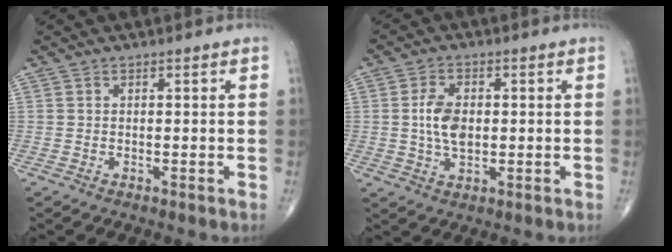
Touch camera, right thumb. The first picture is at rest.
{"total": 6.6, "force": [0.2, 3.9, 5.3], "torque": [-0.096, 0.000, 0.003]}